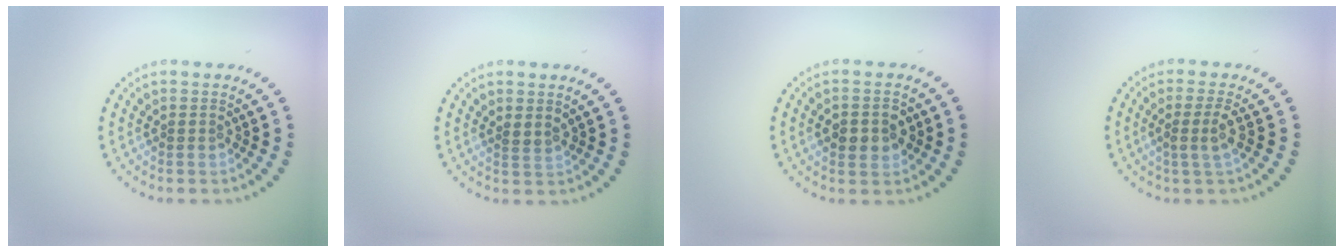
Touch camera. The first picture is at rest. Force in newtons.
{"total": 0.6, "press": 0.4, "slide": 0.4}
{"total": 3.7, "press": 3.7, "slide": 0.1}
{"total": 2.0, "press": 1.6, "slide": 1.2}